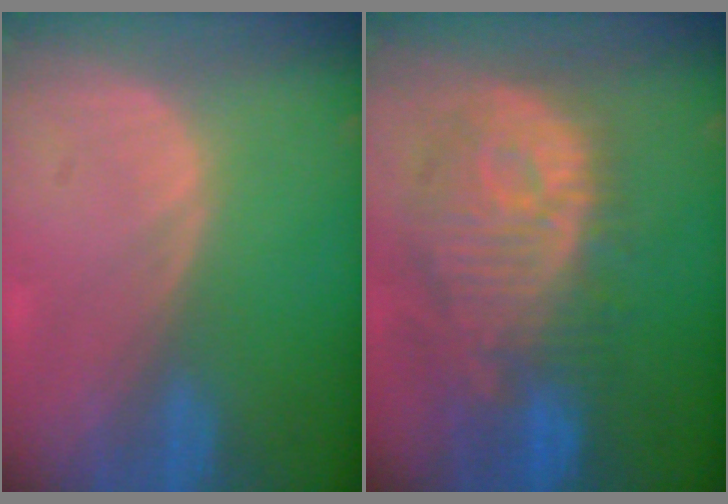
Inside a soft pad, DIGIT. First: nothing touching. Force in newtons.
{"total": 12.5, "press": 11.2, "slide": 5.6}